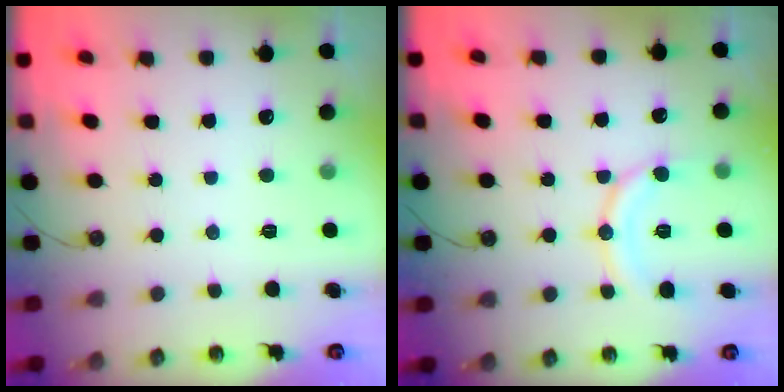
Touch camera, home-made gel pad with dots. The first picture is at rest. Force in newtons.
{"total": 11.7, "press": 11.6, "slide": 1.2}